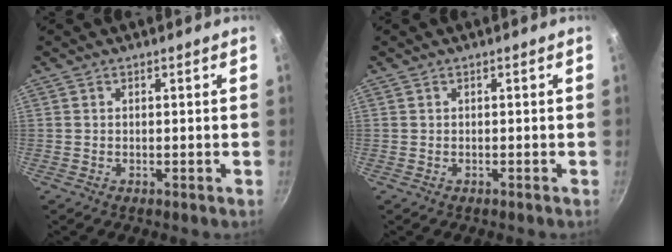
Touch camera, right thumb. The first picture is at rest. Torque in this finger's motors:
{"motor_torque": [-0.05, 0.13, 0.11, -0.22, 0.05]}